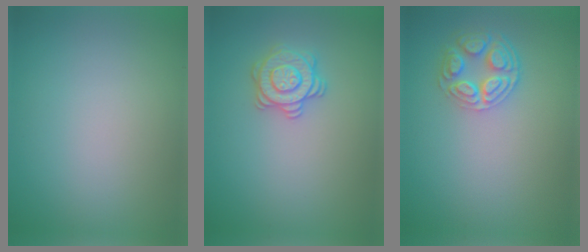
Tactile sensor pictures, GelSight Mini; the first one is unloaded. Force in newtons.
{"total": 2.9, "press": 2.9, "slide": 0.1}
{"total": 4.3, "press": 3.4, "slide": 2.5}